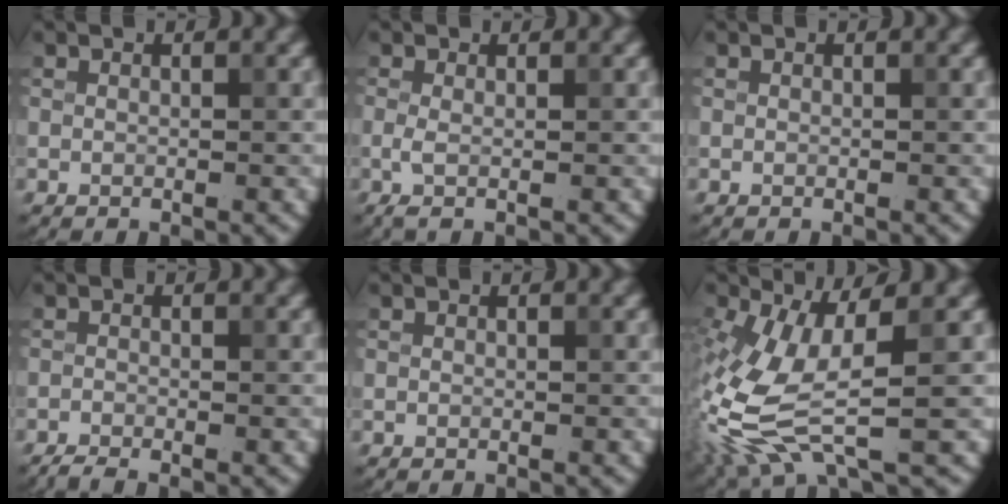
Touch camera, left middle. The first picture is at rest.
{"total": 1.4, "force": [-0.2, 0.3, 1.3], "torque": [-0.028, -0.005, -0.005]}
{"total": 0.0}
{"total": 1.5, "force": [-1.4, 0.1, 0.7], "torque": [-0.013, -0.005, -0.033]}
{"total": 0.0}
{"total": 8.8, "force": [-2.1, 3.4, 7.9], "torque": [-0.200, -0.007, -0.045]}